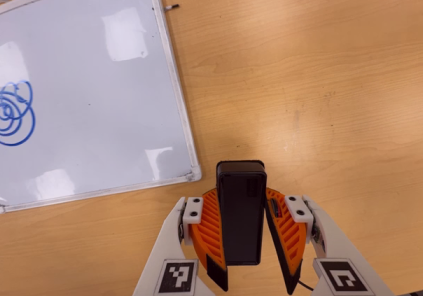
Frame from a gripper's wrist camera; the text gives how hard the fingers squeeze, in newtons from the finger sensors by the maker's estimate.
{"total": 7.6, "left": 6.9, "right": 8.3}